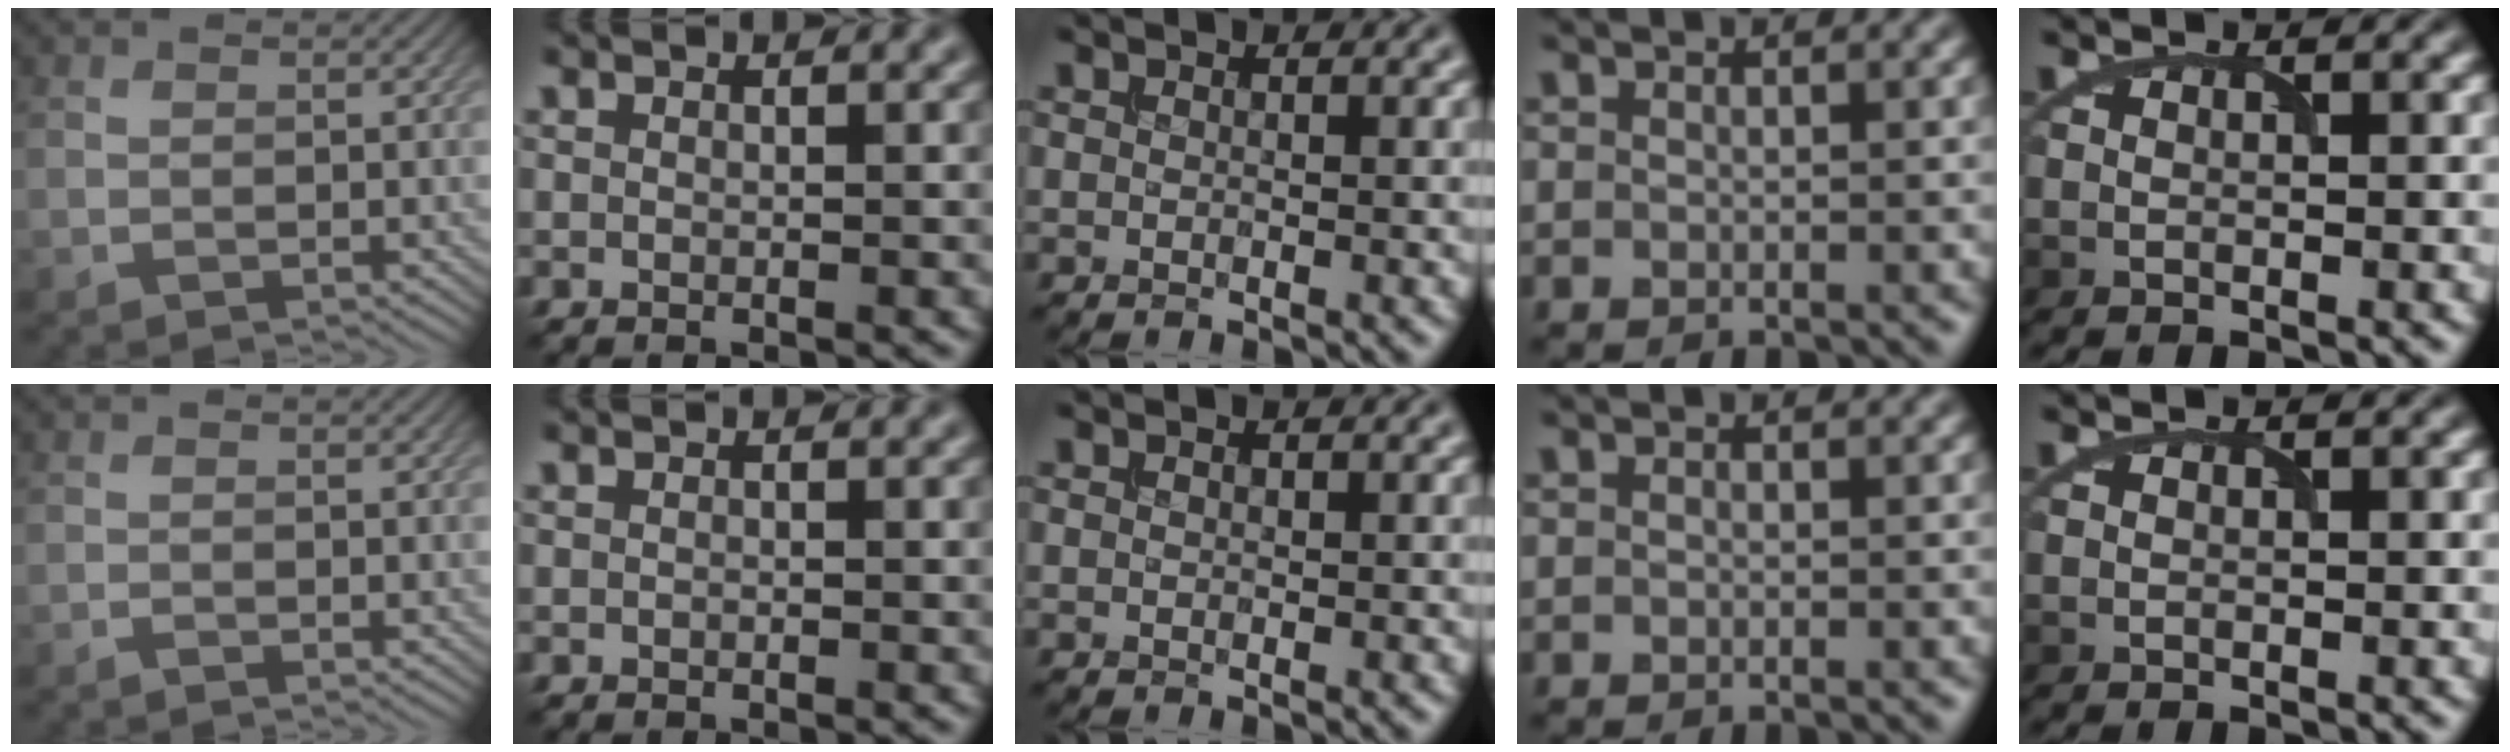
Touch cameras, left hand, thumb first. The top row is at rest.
{"thumb": {"total": 0.5, "force": [-0.5, 0.0, 0.2], "torque": [-0.003, 0.001, -0.010]}}